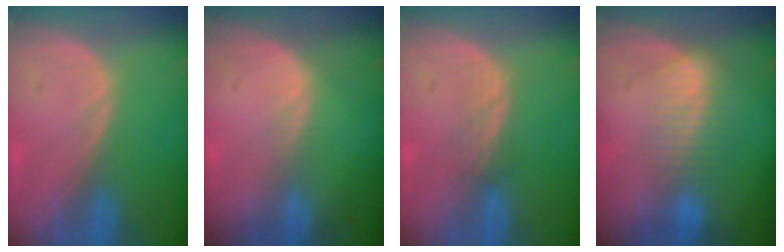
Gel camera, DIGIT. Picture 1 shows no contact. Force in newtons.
{"total": 1.1, "press": 0.7, "slide": 0.9}
{"total": 2.3, "press": 2.2, "slide": 0.6}
{"total": 7.4, "press": 6.3, "slide": 3.8}